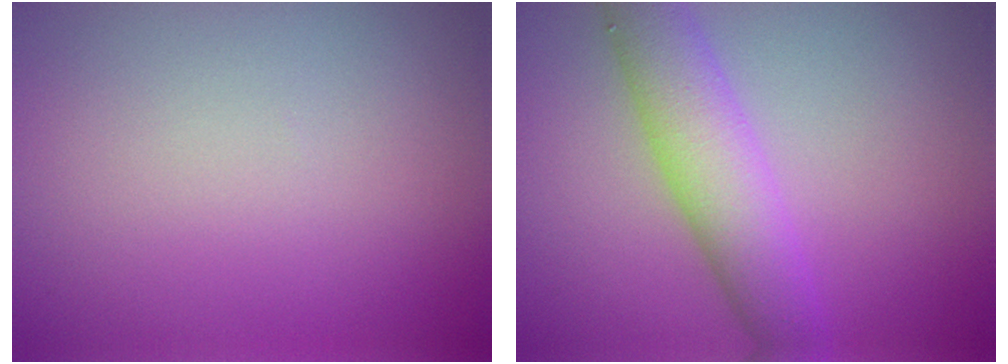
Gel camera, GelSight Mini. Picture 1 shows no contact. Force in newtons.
{"total": 5.3, "press": 5.3, "slide": 0.2}